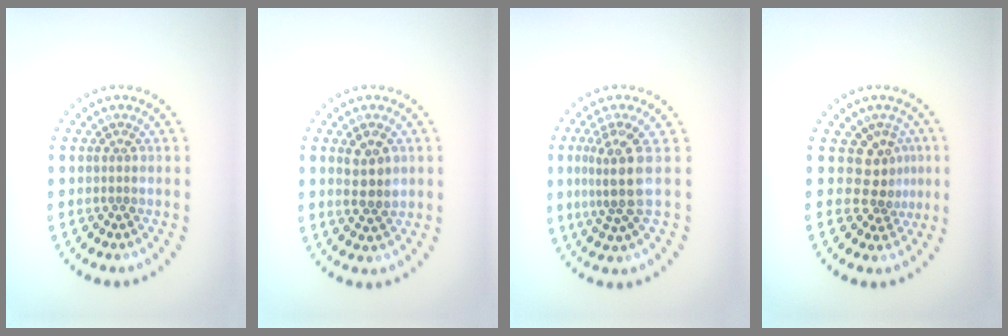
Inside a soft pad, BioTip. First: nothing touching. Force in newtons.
{"total": 2.9, "press": 2.8, "slide": 0.7}
{"total": 4.1, "press": 3.1, "slide": 2.6}
{"total": 3.0, "press": 2.2, "slide": 2.0}